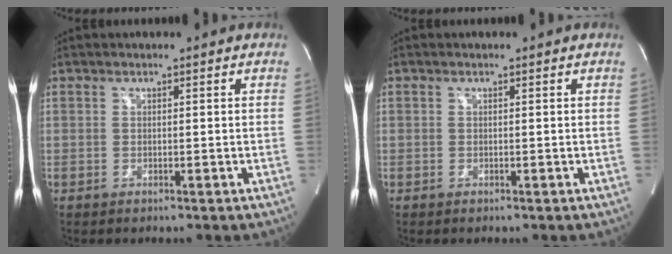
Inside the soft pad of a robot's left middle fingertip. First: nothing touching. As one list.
[{"total": 0.0}]